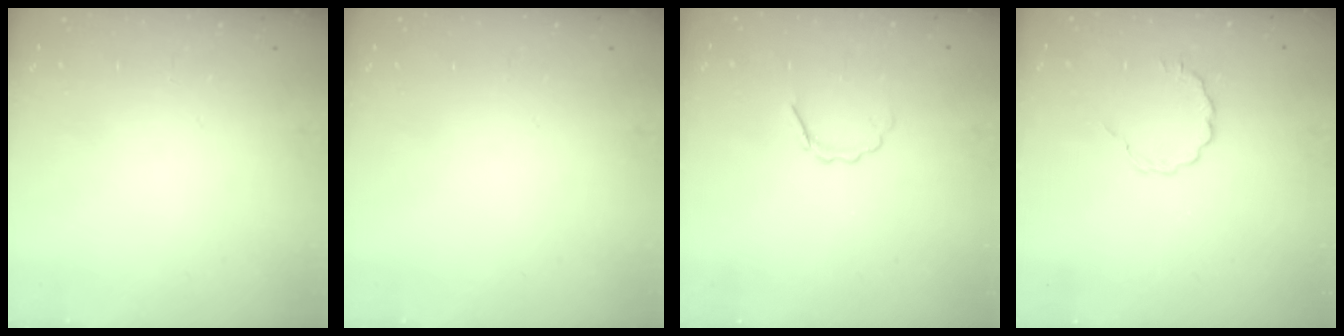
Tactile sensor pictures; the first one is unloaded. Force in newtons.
{"total": 0.0}
{"total": 3.6, "press": 3.5, "slide": 0.7}
{"total": 3.5, "press": 3.3, "slide": 1.2}